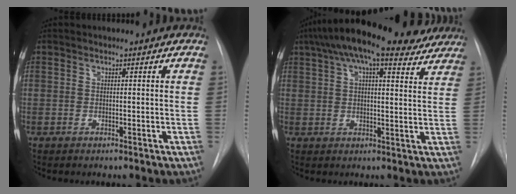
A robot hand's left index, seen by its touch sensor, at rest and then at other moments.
{"total": 18.7, "force": [14.0, 5.5, 11.0], "torque": [-0.193, 0.063, 0.194]}